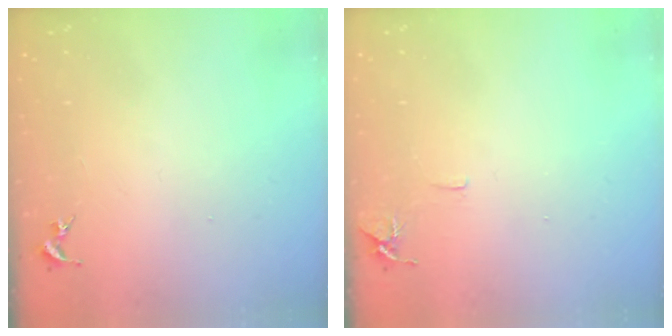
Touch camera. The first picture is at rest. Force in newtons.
{"total": 6.5, "press": 6.4, "slide": 0.7}